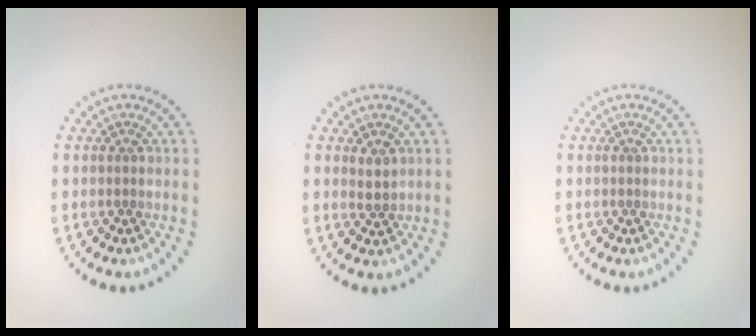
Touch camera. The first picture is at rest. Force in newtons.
{"total": 1.2, "press": 1.0, "slide": 0.6}
{"total": 0.0}